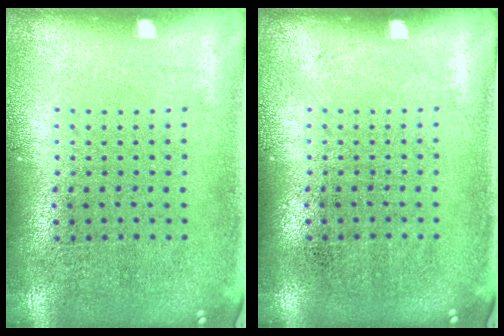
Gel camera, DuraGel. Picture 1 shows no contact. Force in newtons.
{"total": 0.0}